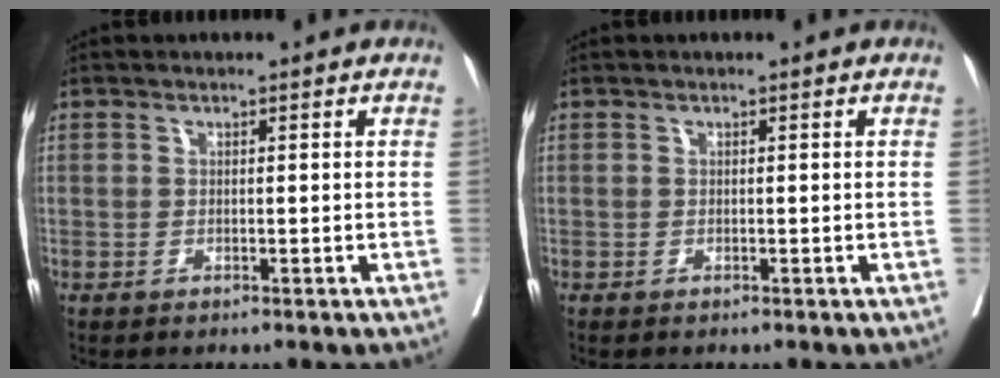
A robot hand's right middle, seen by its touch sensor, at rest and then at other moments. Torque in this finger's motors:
{"motor_torque": [0.38, -0.47, 0.06, 0.03]}